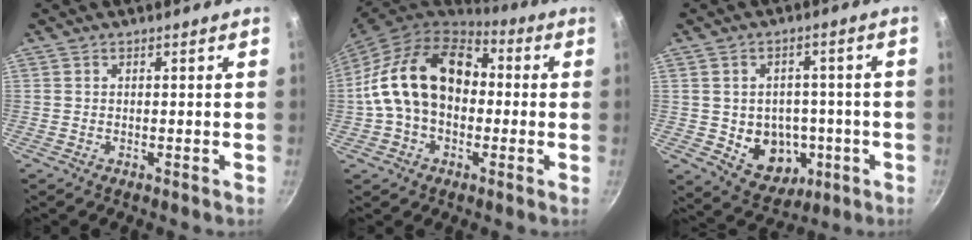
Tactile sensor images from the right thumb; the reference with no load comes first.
{"total": 18.7, "force": [0.7, 13.3, 13.1], "torque": [-0.206, 0.042, -0.002]}
{"total": 11.0, "force": [-1.9, 9.1, 5.9], "torque": [-0.043, 0.009, -0.009]}